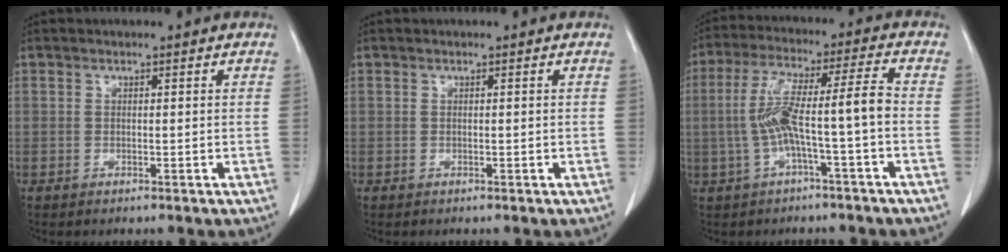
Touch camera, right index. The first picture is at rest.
{"total": 0.0}
{"total": 9.7, "force": [-1.8, 0.1, 9.5], "torque": [-0.189, 0.034, -0.032]}